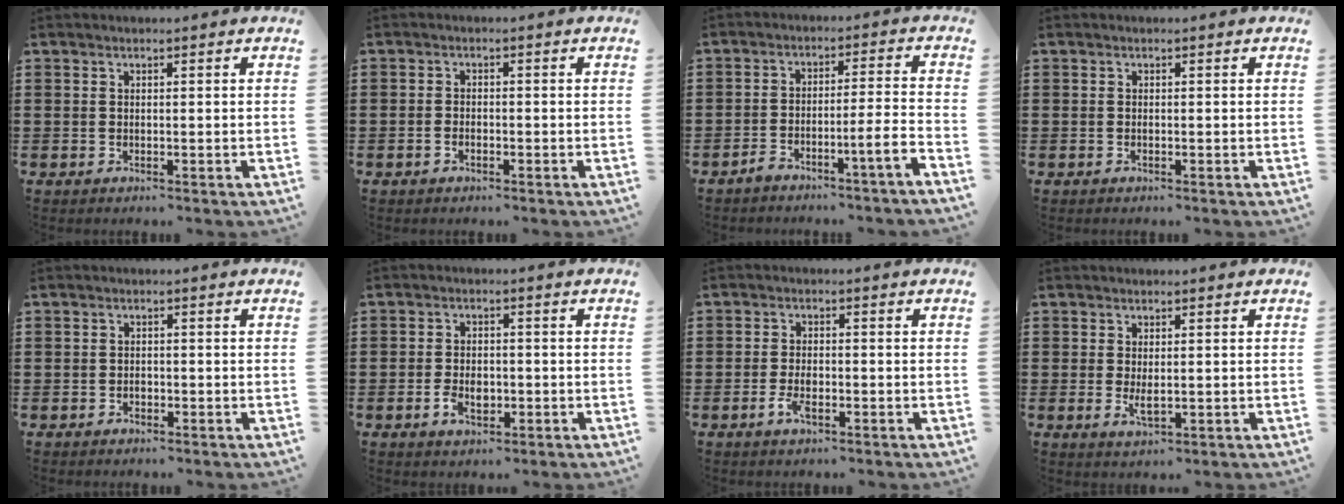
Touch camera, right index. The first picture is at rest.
{"total": 1.3, "force": [-0.9, 0.6, 0.7], "torque": [-0.016, -0.003, -0.017]}
{"total": 5.0, "force": [-3.7, -0.6, 3.3], "torque": [-0.055, -0.004, -0.071]}
{"total": 0.0}
{"total": 0.9, "force": [-0.5, 0.7, 0.3], "torque": [-0.010, -0.003, -0.010]}
{"total": 3.7, "force": [-1.3, 2.2, 2.7], "torque": [-0.060, -0.001, -0.023]}
{"total": 3.1, "force": [-1.4, 1.2, 2.5], "torque": [-0.053, -0.005, -0.024]}
{"total": 2.5, "force": [0.0, 1.0, 2.3], "torque": [-0.045, 0.000, 0.001]}